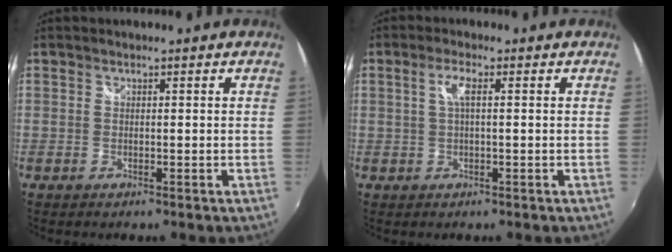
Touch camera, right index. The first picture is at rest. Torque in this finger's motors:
{"motor_torque": [0.50, 0.03, 0.20, 0.06]}